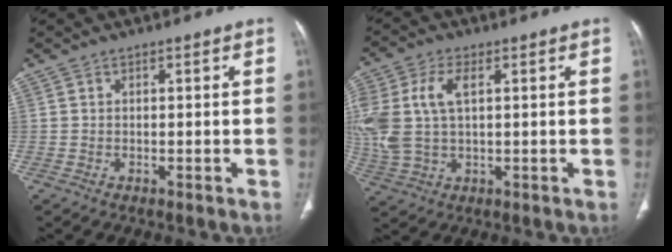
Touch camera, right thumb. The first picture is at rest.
{"total": 11.8, "force": [2.5, 6.6, 9.5], "torque": [-0.234, 0.015, 0.056]}